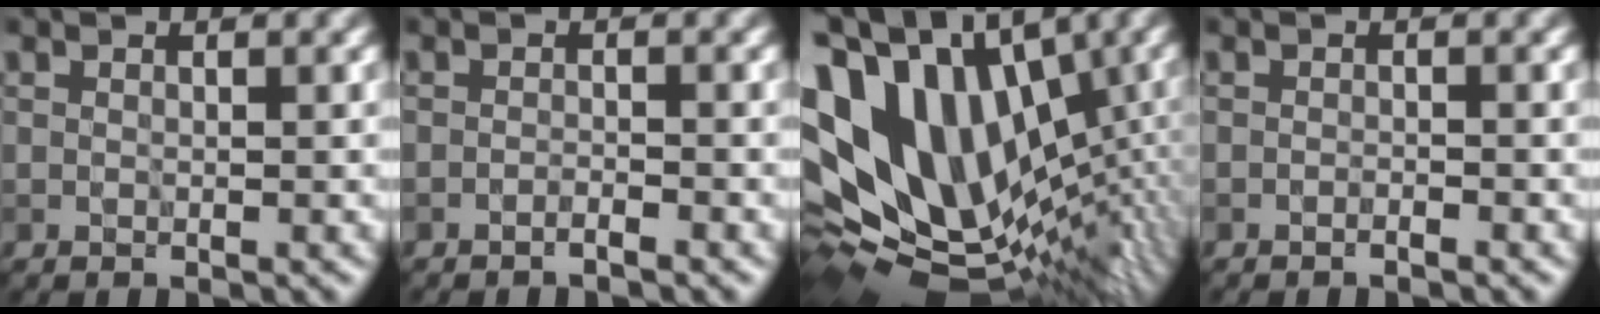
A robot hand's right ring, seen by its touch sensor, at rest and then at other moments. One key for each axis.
{"total": 1.1, "fx": -1.0, "fy": 0.1, "fz": 0.4, "tx": -0.006, "ty": 0.002, "tz": -0.022}
{"total": 18.4, "fx": 2.2, "fy": 11.9, "fz": 13.9, "tx": -0.231, "ty": -0.014, "tz": 0.079}
{"total": 0.7, "fx": -0.7, "fy": 0.1, "fz": 0.2, "tx": -0.004, "ty": 0.001, "tz": -0.015}